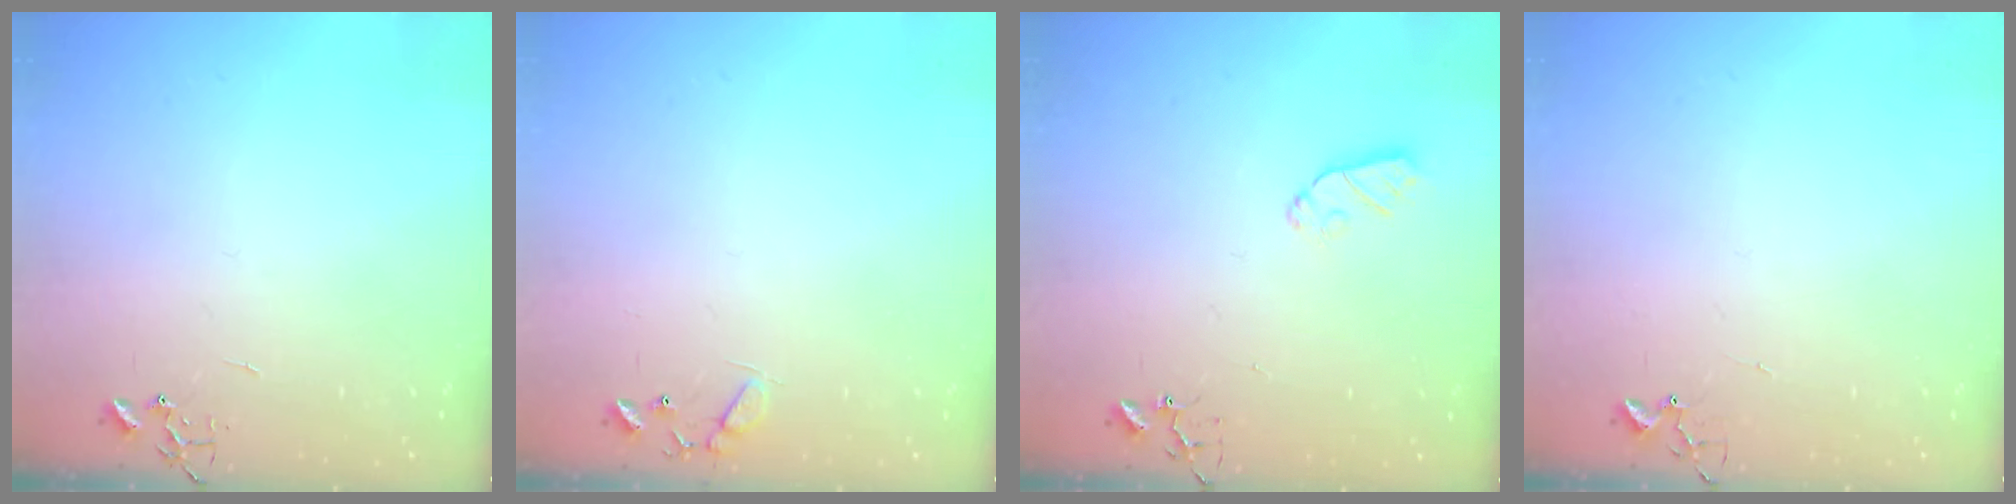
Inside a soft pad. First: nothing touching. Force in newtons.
{"total": 7.7, "press": 7.7, "slide": 0.5}
{"total": 6.2, "press": 6.2, "slide": 0.0}
{"total": 5.1, "press": 5.1, "slide": 0.3}